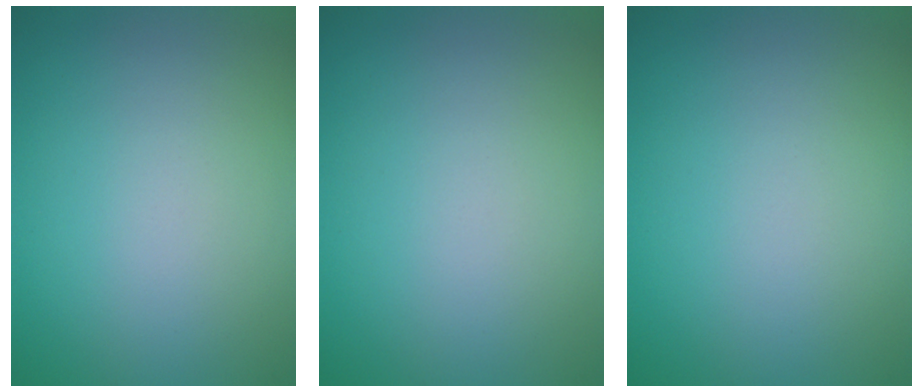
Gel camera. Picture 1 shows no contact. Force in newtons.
{"total": 0.0}
{"total": 0.0}